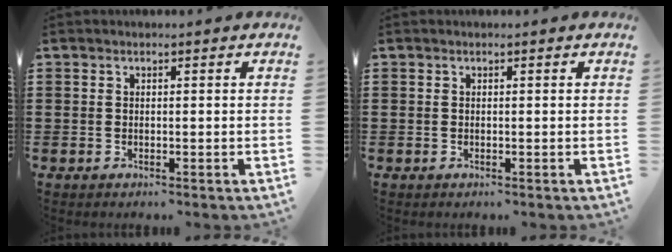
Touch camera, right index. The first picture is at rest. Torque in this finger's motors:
{"motor_torque": [0.00, 0.00, 0.04, -0.01]}